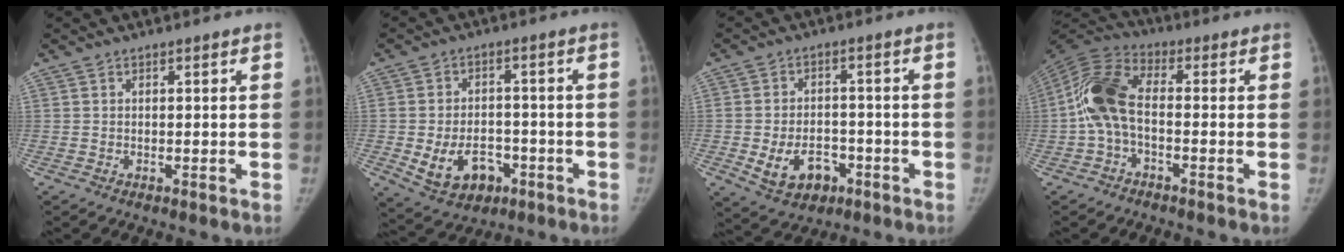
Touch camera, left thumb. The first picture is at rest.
{"total": 10.5, "force": [-3.8, 7.6, 6.2], "torque": [-0.088, 0.024, -0.046]}
{"total": 9.3, "force": [-3.6, 6.6, 5.4], "torque": [-0.075, 0.024, -0.046]}
{"total": 11.0, "force": [-1.2, 5.8, 9.2], "torque": [-0.195, 0.032, -0.036]}